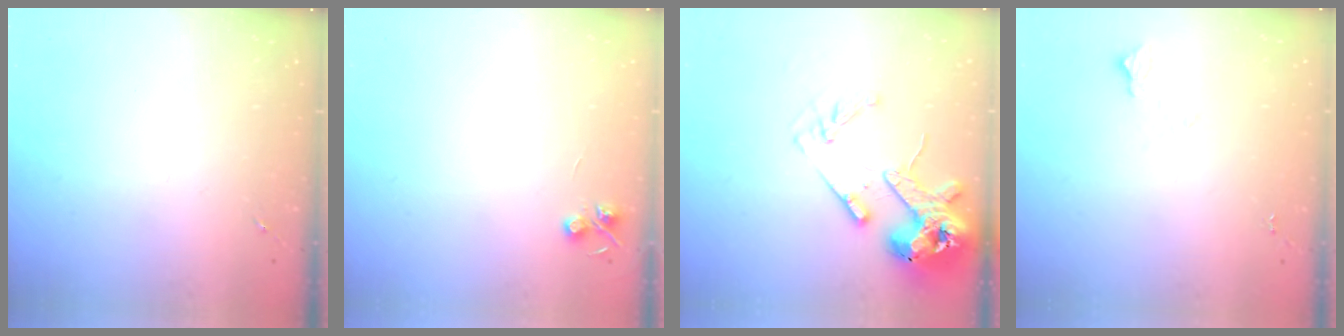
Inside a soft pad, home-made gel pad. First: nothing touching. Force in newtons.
{"total": 4.6, "press": 4.6, "slide": 0.6}
{"total": 14.8, "press": 14.6, "slide": 2.1}
{"total": 3.6, "press": 3.6, "slide": 0.5}